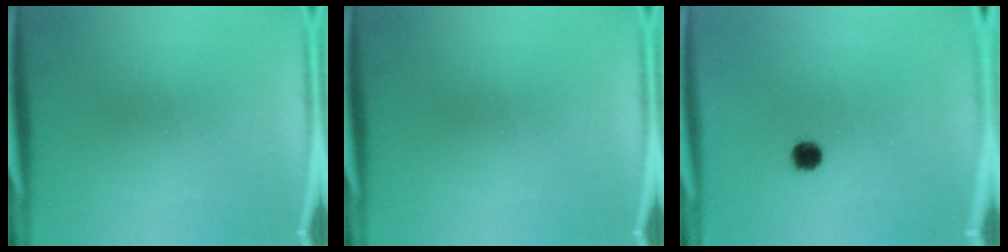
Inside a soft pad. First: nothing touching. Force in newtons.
{"total": 0.0}
{"total": 2.8}